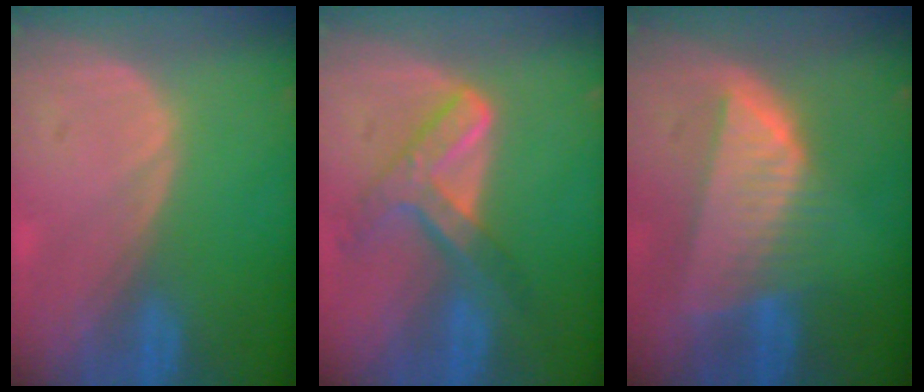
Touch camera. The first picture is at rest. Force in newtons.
{"total": 7.2, "press": 6.2, "slide": 3.8}
{"total": 8.3, "press": 7.3, "slide": 3.9}